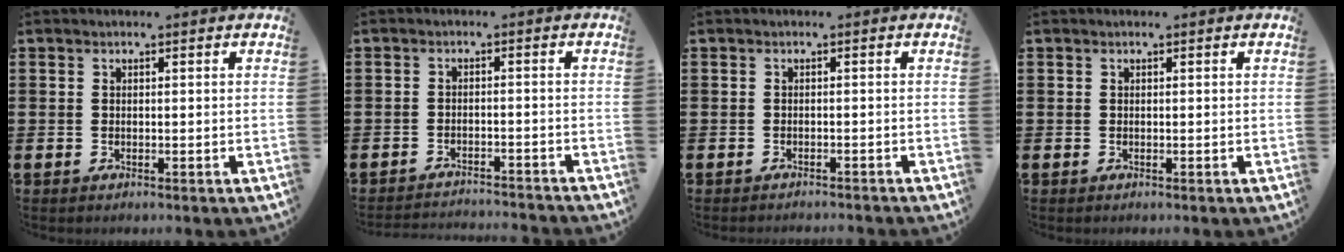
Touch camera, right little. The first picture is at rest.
{"total": 2.1, "force": [-2.1, -0.2, 0.0], "torque": [-0.003, 0.003, -0.046]}
{"total": 0.7, "force": [-0.7, -0.1, 0.0], "torque": [-0.001, -0.001, -0.015]}
{"total": 0.0}